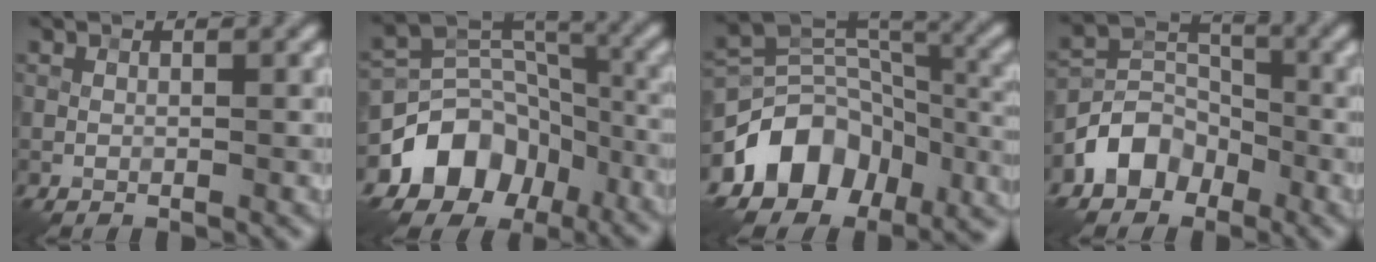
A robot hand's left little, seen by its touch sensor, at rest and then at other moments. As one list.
[{"total": 10.0, "force": [-5.2, 7.5, 4.2], "torque": [-0.067, 0.001, -0.094]}, {"total": 12.8, "force": [-5.9, 9.3, 6.6], "torque": [-0.133, -0.008, -0.090]}, {"total": 4.8, "force": [-3.0, 3.4, 1.6], "torque": [-0.020, 0.005, -0.065]}]